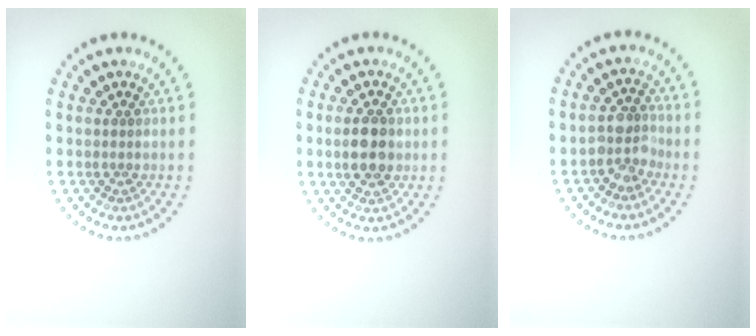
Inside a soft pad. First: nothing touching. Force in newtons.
{"total": 3.4, "press": 3.4, "slide": 0.1}
{"total": 2.5, "press": 2.1, "slide": 1.3}